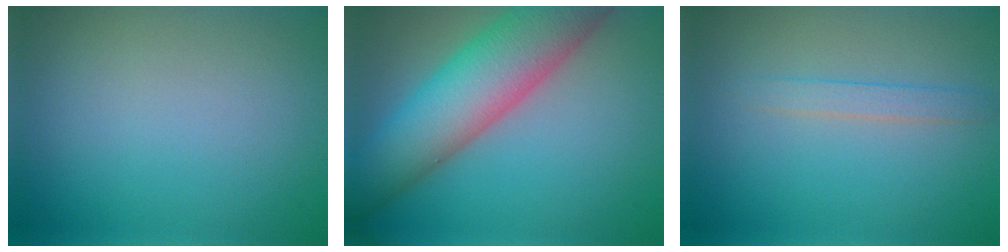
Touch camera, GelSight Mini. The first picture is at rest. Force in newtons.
{"total": 10.3, "press": 10.3, "slide": 0.7}
{"total": 1.5, "press": 1.5, "slide": 0.1}